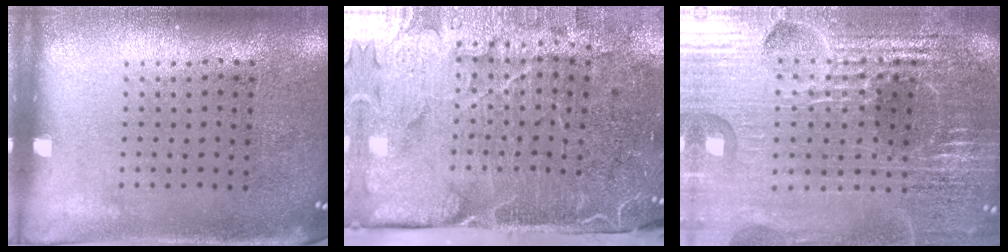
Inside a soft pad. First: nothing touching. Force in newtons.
{"total": 5.0, "press": 4.0, "slide": 3.0}
{"total": 6.4, "press": 5.7, "slide": 2.9}